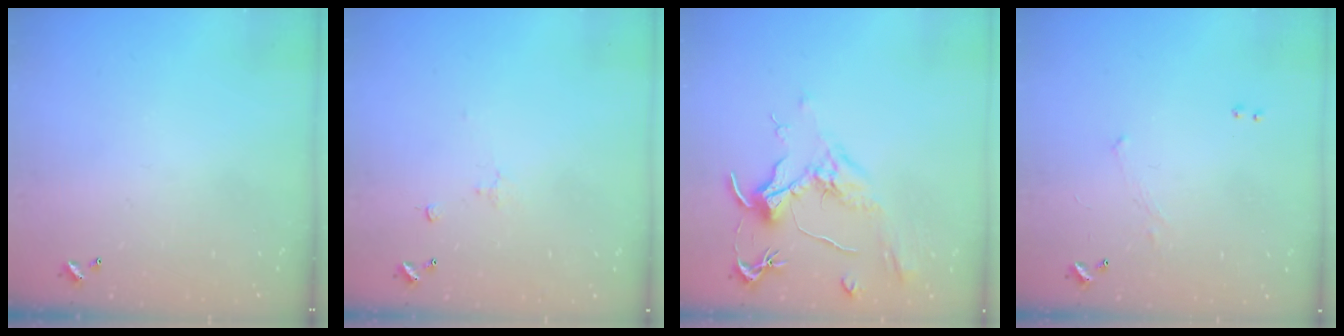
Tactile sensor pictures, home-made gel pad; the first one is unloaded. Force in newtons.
{"total": 1.1, "press": 0.9, "slide": 0.5}
{"total": 2.1, "press": 2.0, "slide": 0.8}
{"total": 1.2, "press": 1.1, "slide": 0.5}